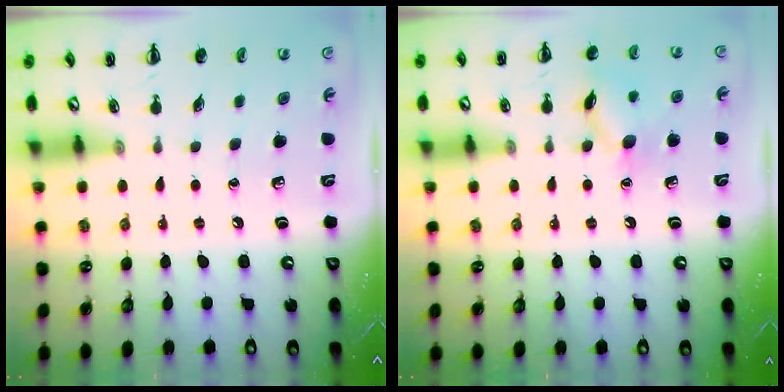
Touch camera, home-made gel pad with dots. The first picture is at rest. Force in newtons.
{"total": 10.2, "press": 10.2, "slide": 0.5}